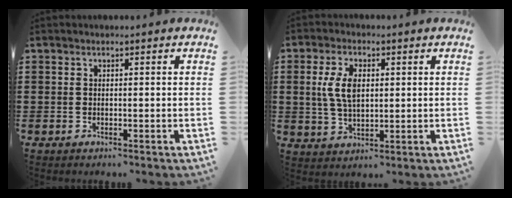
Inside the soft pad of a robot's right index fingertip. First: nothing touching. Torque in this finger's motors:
{"motor_torque": [0.77, -0.42, 0.65, 0.17]}